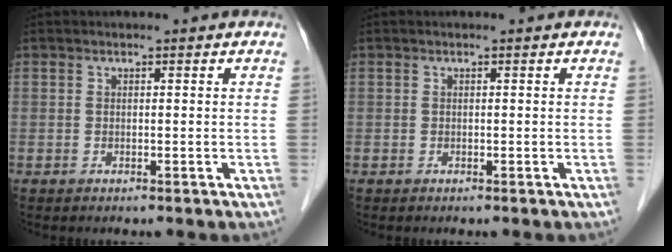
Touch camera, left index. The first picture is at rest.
{"total": 0.0}